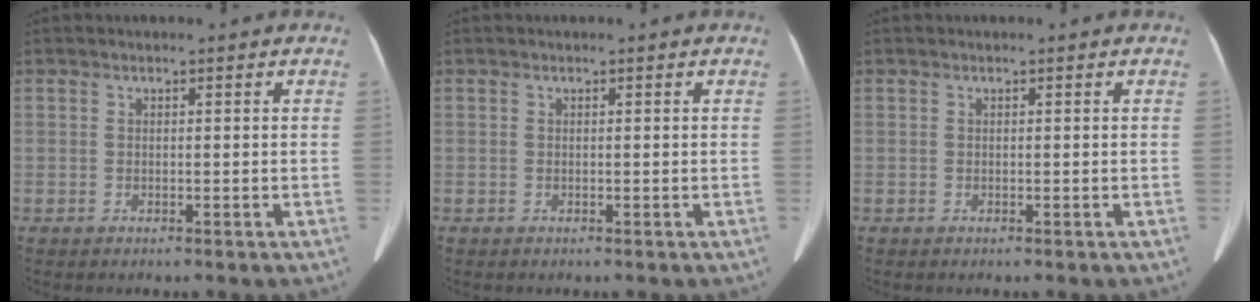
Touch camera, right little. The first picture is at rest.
{"total": 0.0}
{"total": 0.0}